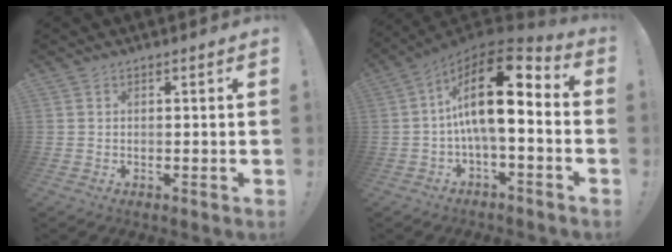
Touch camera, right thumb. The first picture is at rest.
{"total": 18.4, "force": [2.7, 7.4, 16.6], "torque": [-0.293, -0.016, 0.043]}